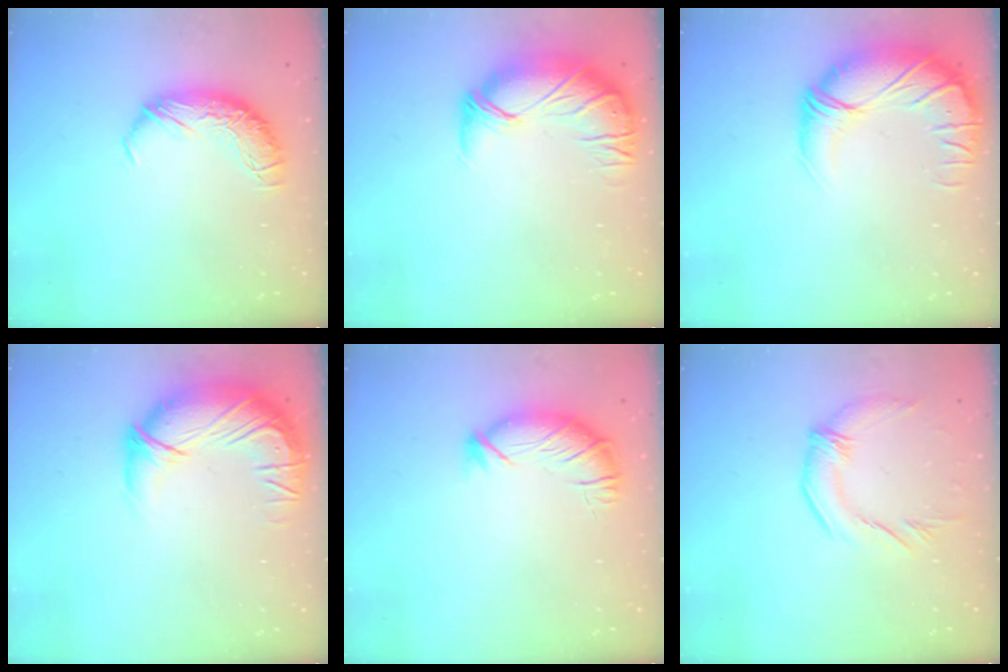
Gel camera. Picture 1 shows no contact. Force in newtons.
{"total": 2.7, "press": 0.2, "slide": 2.7}
{"total": 4.0, "press": 2.2, "slide": 3.4}
{"total": 4.2, "press": 2.5, "slide": 3.4}
{"total": 3.6, "press": 3.5, "slide": 0.6}
{"total": 1.7, "press": 1.2, "slide": 1.2}